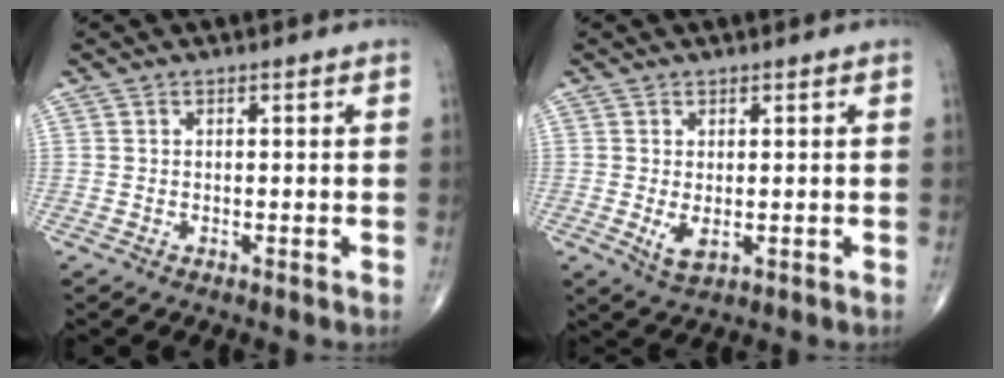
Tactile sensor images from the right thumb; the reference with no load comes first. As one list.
[{"total": 3.0, "force": [-0.3, 1.6, 2.6], "torque": [-0.041, -0.007, 0.003]}]